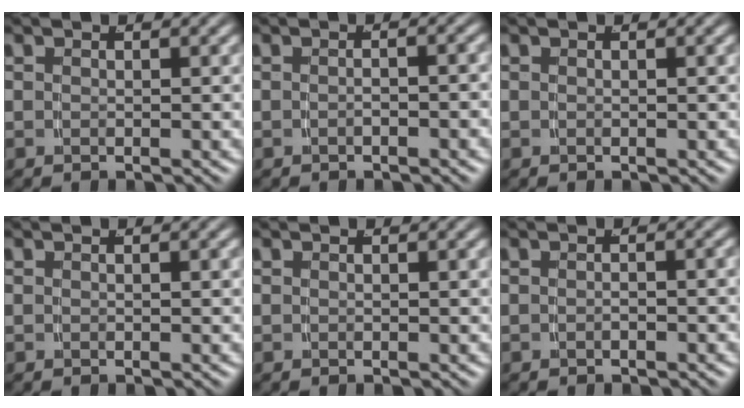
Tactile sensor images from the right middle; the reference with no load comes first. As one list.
[{"total": 0.9, "force": [-0.7, 0.0, 0.5], "torque": [-0.009, 0.006, -0.015]}, {"total": 0.0}, {"total": 0.0}, {"total": 0.0}, {"total": 0.6, "force": [-0.5, -0.1, 0.3], "torque": [-0.007, 0.004, -0.011]}]